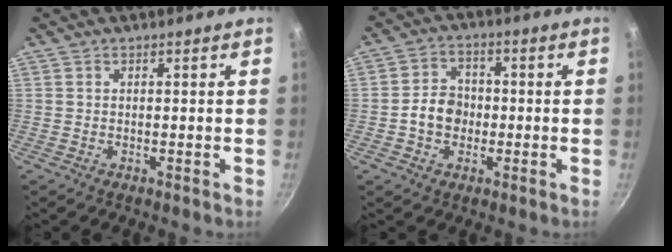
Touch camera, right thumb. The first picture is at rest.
{"total": 6.5, "force": [-1.2, 5.4, 3.5], "torque": [-0.031, 0.019, -0.029]}